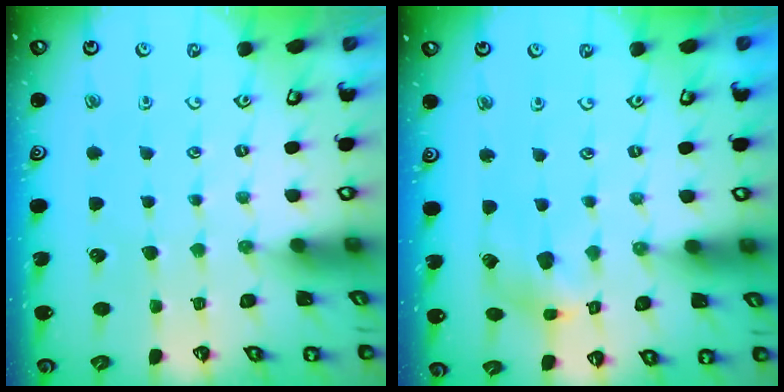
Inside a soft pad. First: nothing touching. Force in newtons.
{"total": 6.8, "press": 6.8, "slide": 0.7}